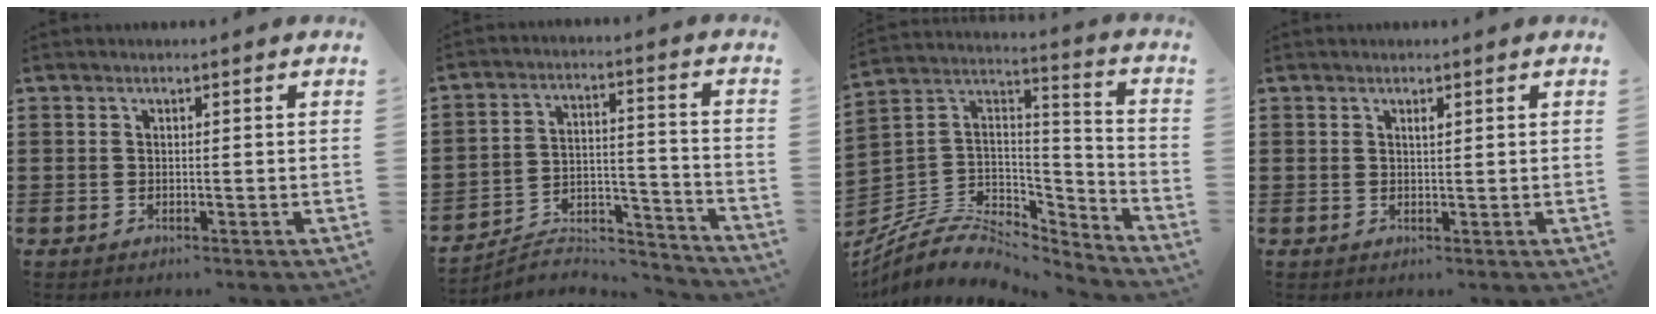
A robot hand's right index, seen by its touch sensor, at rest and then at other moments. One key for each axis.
{"total": 6.3, "fx": -6.0, "fy": 1.4, "fz": 1.3, "tx": -0.016, "ty": 0.012, "tz": -0.116}
{"total": 7.5, "fx": -5.3, "fy": 4.3, "fz": 3.2, "tx": -0.077, "ty": 0.004, "tz": -0.102}
{"total": 0.8, "fx": 0.4, "fy": 0.2, "fz": 0.7, "tx": -0.014, "ty": 0.001, "tz": 0.006}